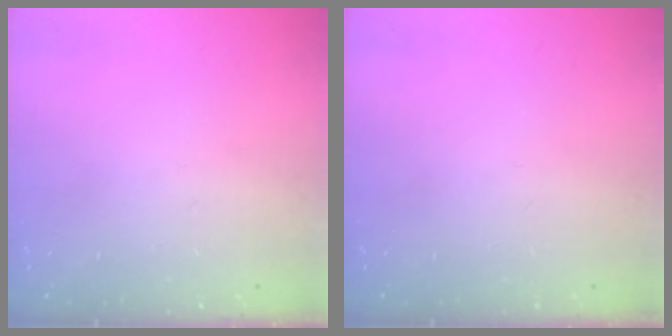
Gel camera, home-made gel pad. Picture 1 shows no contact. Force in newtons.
{"total": 0.0}